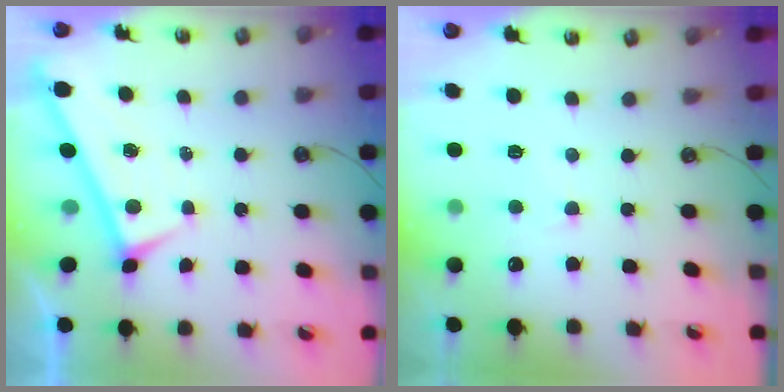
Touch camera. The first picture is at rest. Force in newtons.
{"total": 2.4, "press": 2.3, "slide": 0.7}